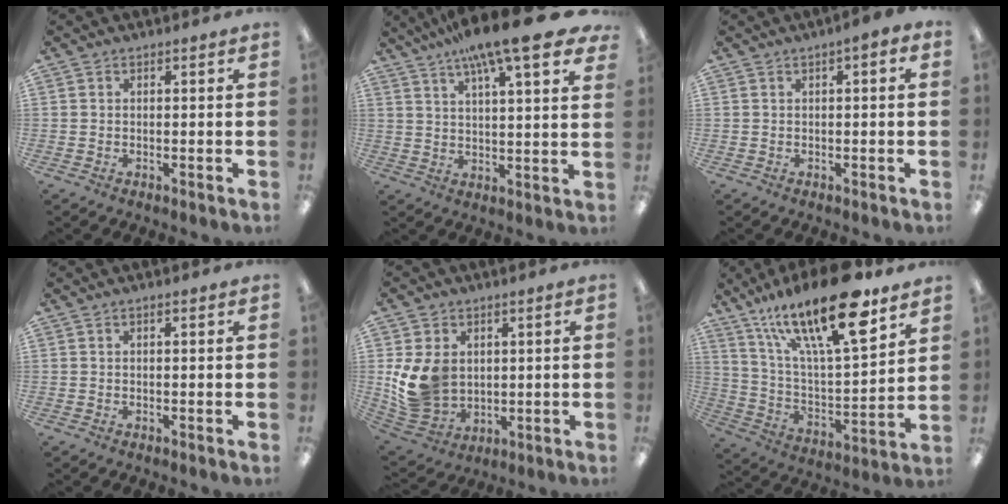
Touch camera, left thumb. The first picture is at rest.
{"total": 16.2, "force": [11.3, 3.4, 11.1], "torque": [-0.182, -0.059, 0.182]}
{"total": 2.2, "force": [0.3, 0.7, 2.0], "torque": [-0.031, 0.002, 0.003]}
{"total": 0.6, "force": [0.2, 0.1, 0.6], "torque": [-0.012, 0.002, 0.003]}
{"total": 12.4, "force": [2.0, 10.2, 6.6], "torque": [-0.155, -0.009, 0.042]}
{"total": 24.9, "force": [15.7, 7.7, 17.8], "torque": [-0.296, -0.093, 0.260]}